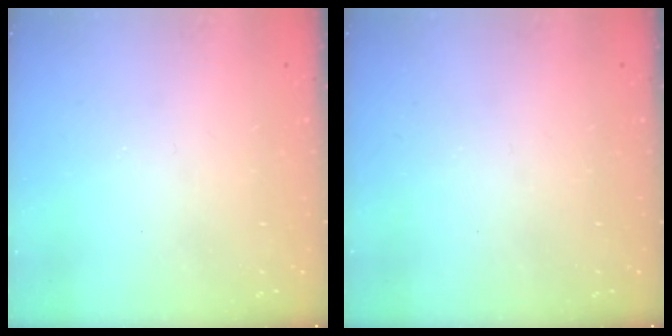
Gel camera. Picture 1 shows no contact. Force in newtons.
{"total": 0.0}